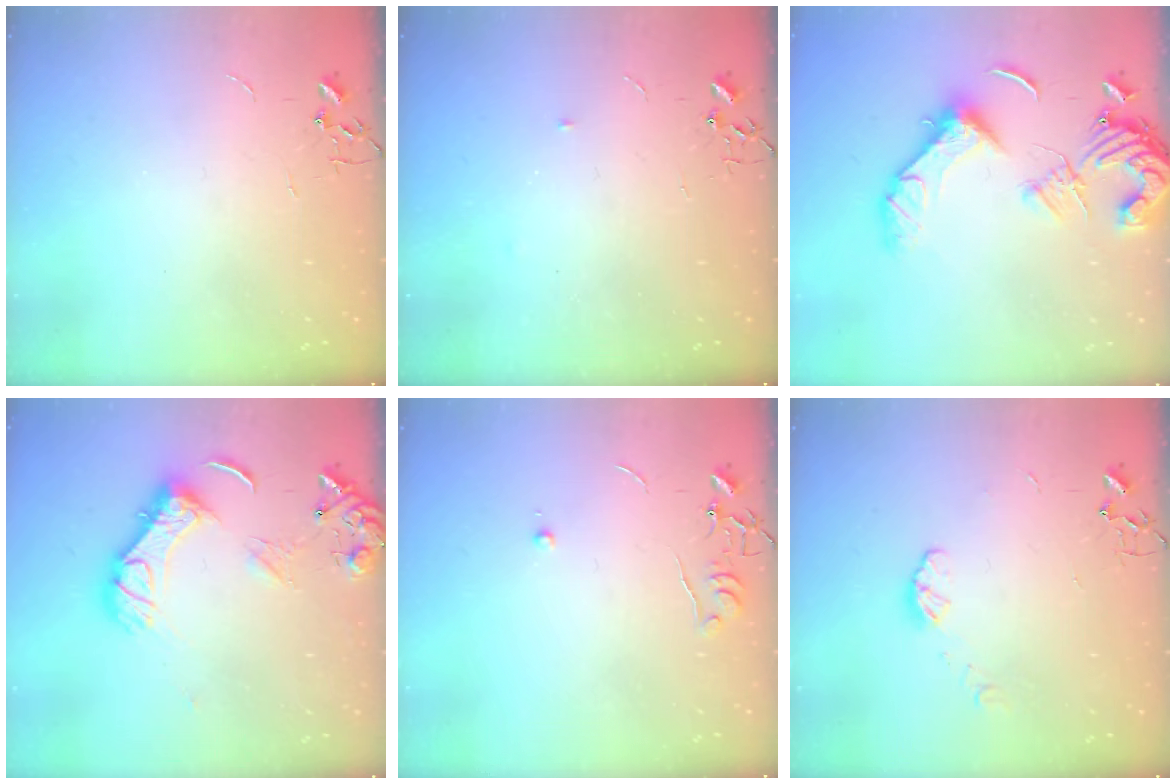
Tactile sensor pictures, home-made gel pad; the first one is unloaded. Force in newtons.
{"total": 2.8, "press": 2.8, "slide": 0.4}
{"total": 16.2, "press": 16.0, "slide": 2.2}
{"total": 14.8, "press": 14.8, "slide": 1.5}
{"total": 5.9, "press": 5.9, "slide": 0.6}
{"total": 5.4, "press": 5.4, "slide": 0.6}